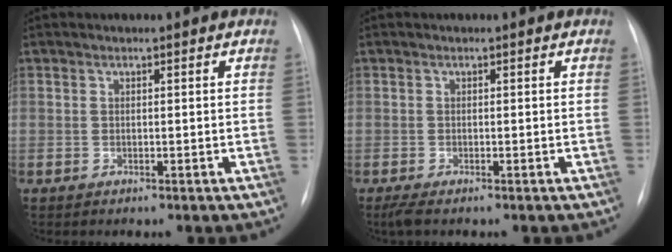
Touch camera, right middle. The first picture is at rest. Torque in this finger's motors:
{"motor_torque": [0.43, -0.49, 0.04, 0.02]}